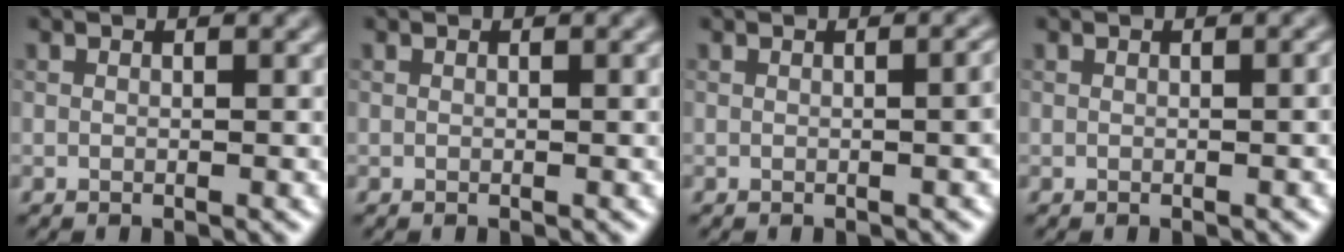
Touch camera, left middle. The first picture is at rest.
{"total": 0.0}
{"total": 2.1, "force": [0.0, 0.8, 1.9], "torque": [-0.015, 0.006, -0.001]}
{"total": 0.8, "force": [-0.1, 0.2, 0.7], "torque": [-0.006, 0.003, 0.000]}